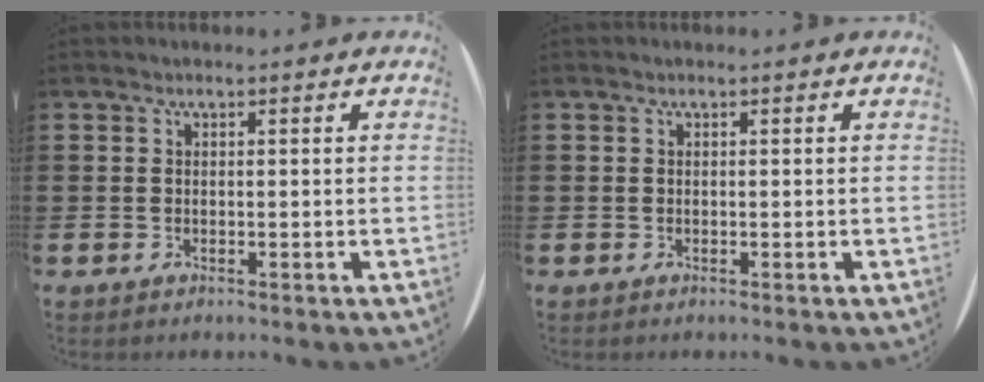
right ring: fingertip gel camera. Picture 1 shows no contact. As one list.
[{"total": 0.0}]